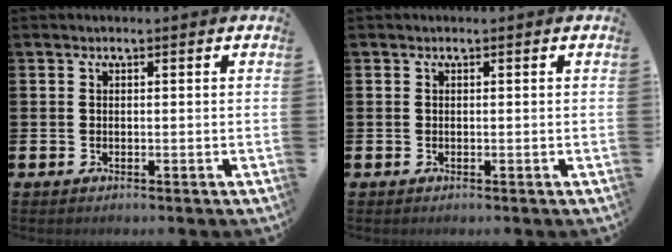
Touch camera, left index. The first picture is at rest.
{"total": 0.0}